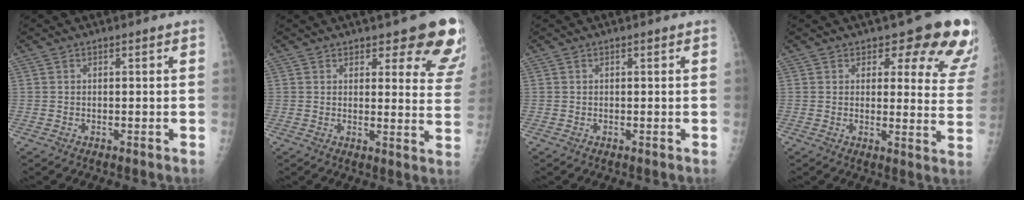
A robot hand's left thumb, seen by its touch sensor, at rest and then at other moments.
{"total": 12.5, "force": [9.2, 4.4, 7.2], "torque": [-0.030, -0.056, 0.090]}
{"total": 0.0}
{"total": 14.9, "force": [10.9, 6.3, 8.0], "torque": [-0.031, -0.066, 0.099]}